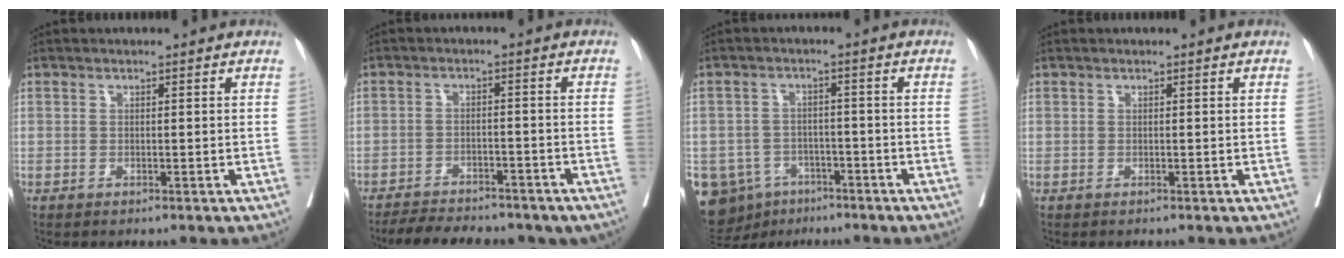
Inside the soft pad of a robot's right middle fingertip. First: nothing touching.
{"total": 14.5, "force": [-12.4, 4.4, 6.3], "torque": [-0.122, -0.003, -0.161]}
{"total": 14.2, "force": [-8.1, 10.7, 4.6], "torque": [-0.127, 0.012, -0.111]}
{"total": 0.0}